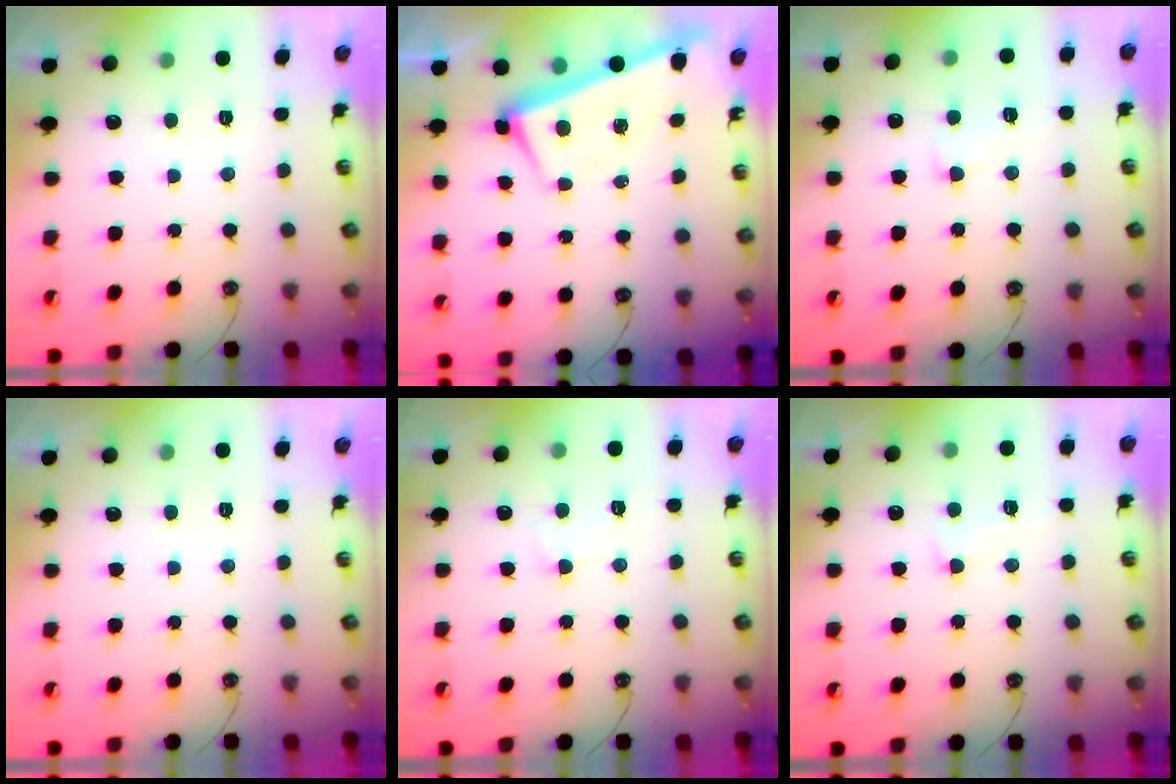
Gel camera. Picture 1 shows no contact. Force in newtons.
{"total": 1.6, "press": 0.6, "slide": 1.4}
{"total": 2.1, "press": 2.0, "slide": 0.5}
{"total": 0.0}
{"total": 2.8, "press": 2.7, "slide": 0.6}
{"total": 1.5, "press": 0.9, "slide": 1.2}